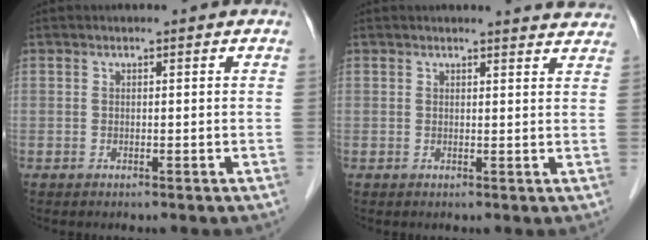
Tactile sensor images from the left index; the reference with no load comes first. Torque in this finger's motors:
{"motor_torque": [0.25, -0.32, 0.00, -0.03]}